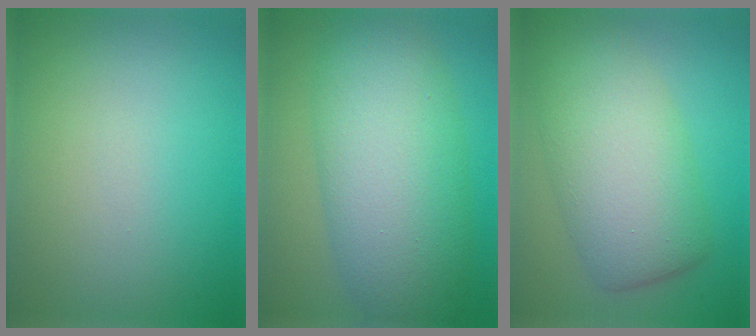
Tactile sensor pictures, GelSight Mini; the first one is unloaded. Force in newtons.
{"total": 10.1, "press": 10.1, "slide": 0.5}
{"total": 7.8, "press": 7.8, "slide": 0.2}